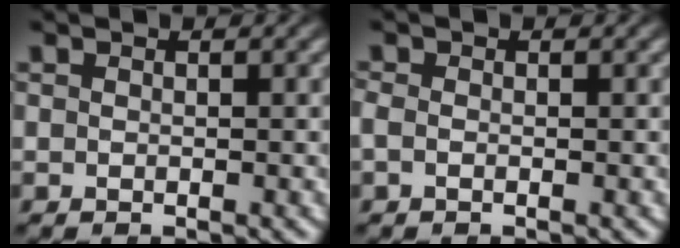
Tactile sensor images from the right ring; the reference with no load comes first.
{"total": 1.1, "force": [-0.4, 0.8, 0.7], "torque": [-0.029, -0.009, -0.007]}